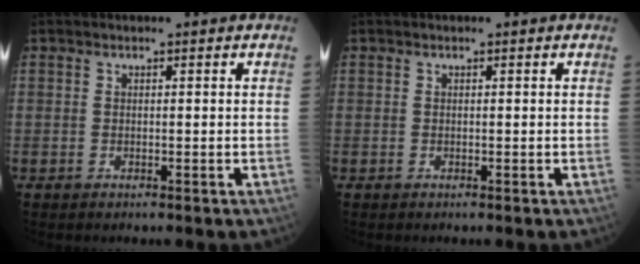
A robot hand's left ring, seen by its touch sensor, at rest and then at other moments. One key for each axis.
{"total": 0.0}